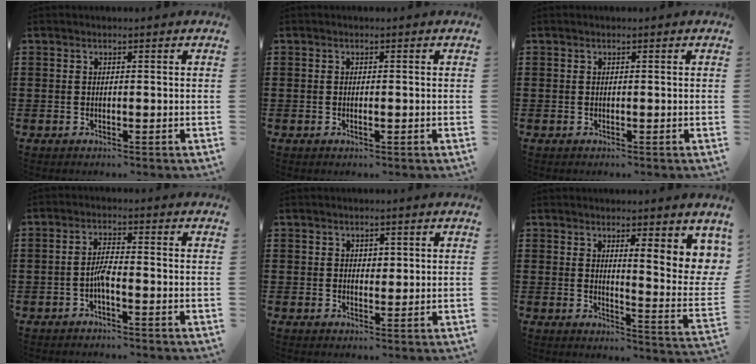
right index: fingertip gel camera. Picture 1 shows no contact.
{"total": 0.6, "force": [-0.2, 0.1, 0.5], "torque": [-0.010, -0.004, -0.002]}
{"total": 0.0}
{"total": 2.7, "force": [-1.2, 0.4, 2.4], "torque": [-0.054, 0.000, -0.026]}
{"total": 1.3, "force": [0.7, 1.0, 0.5], "torque": [-0.003, 0.003, 0.010]}
{"total": 5.4, "force": [3.6, 0.8, 3.9], "torque": [-0.065, -0.032, 0.055]}